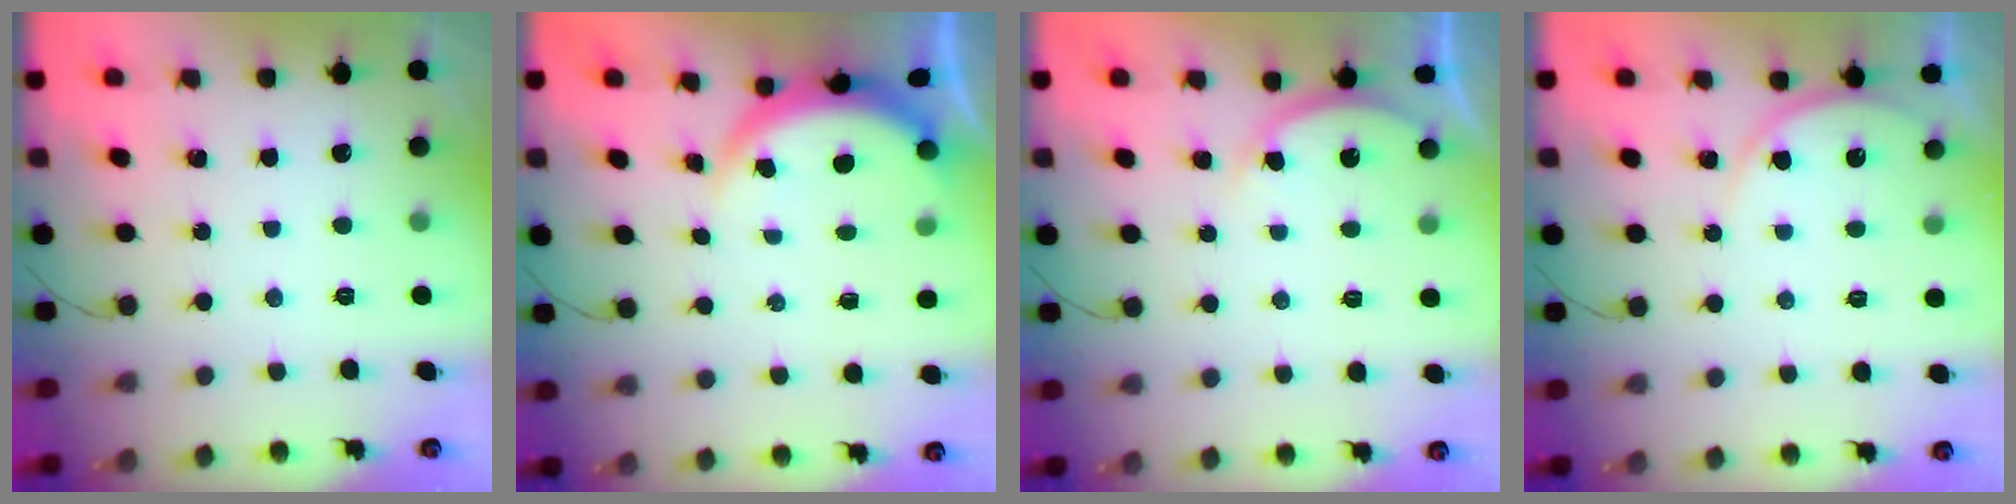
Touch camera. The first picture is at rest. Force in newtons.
{"total": 3.6, "press": 3.5, "slide": 0.6}
{"total": 3.8, "press": 3.8, "slide": 0.6}
{"total": 5.4, "press": 5.4, "slide": 0.3}